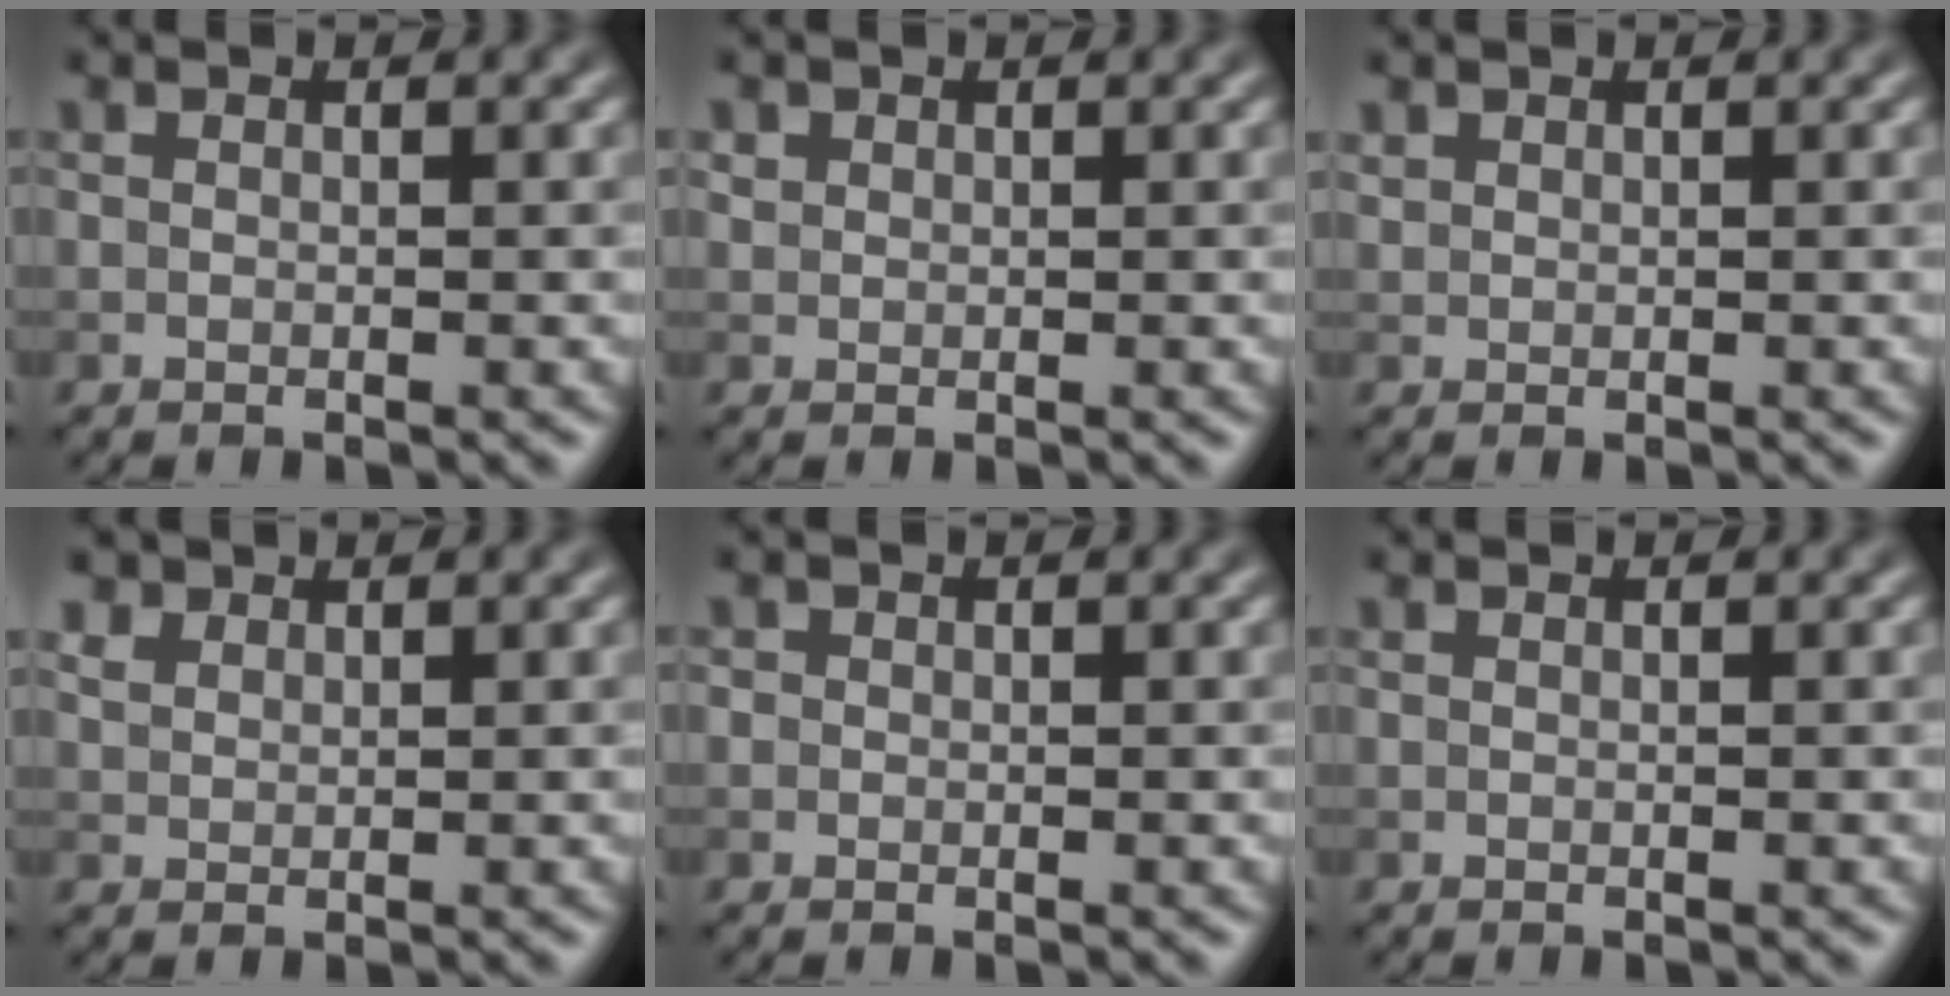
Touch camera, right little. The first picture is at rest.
{"total": 0.8, "force": [0.4, 0.7, 0.1], "torque": [0.002, -0.001, 0.009]}
{"total": 0.7, "force": [0.5, 0.4, 0.0], "torque": [0.000, -0.001, 0.015]}
{"total": 1.7, "force": [1.3, 1.0, 0.3], "torque": [-0.012, 0.002, 0.030]}
{"total": 0.5, "force": [0.1, 0.5, 0.0], "torque": [0.003, -0.004, -0.002]}
{"total": 0.0}